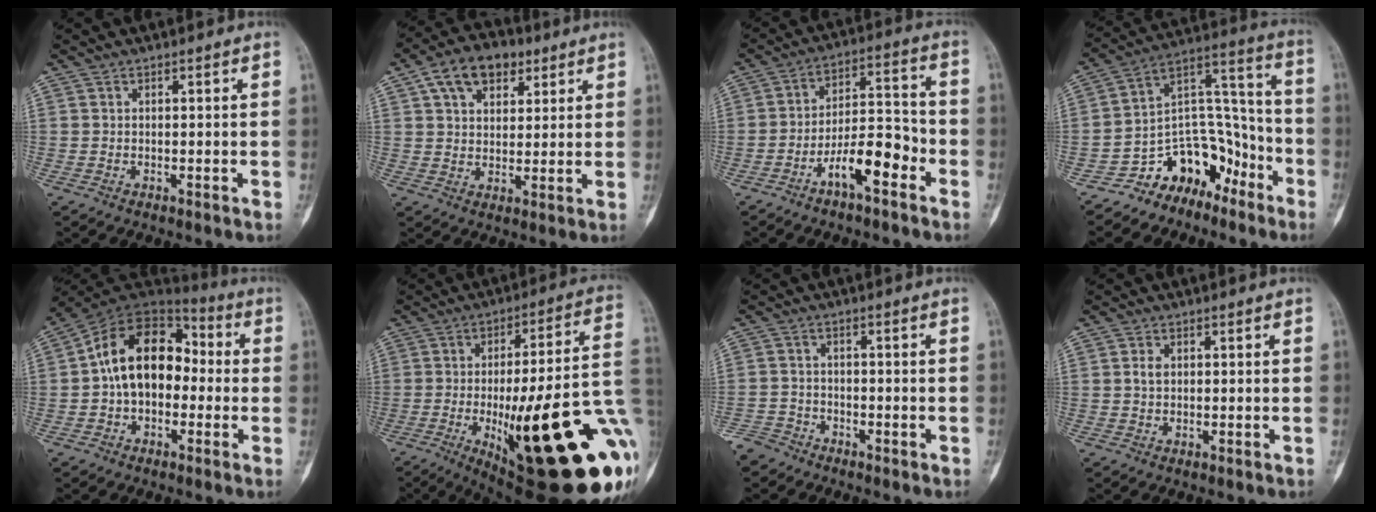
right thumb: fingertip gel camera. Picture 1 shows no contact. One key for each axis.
{"total": 11.2, "fx": 5.5, "fy": 7.1, "fz": 6.8, "tx": -0.083, "ty": -0.002, "tz": 0.086}
{"total": 10.5, "fx": -5.4, "fy": 3.8, "fz": 8.2, "tx": -0.131, "ty": 0.051, "tz": -0.096}
{"total": 14.2, "fx": -9.5, "fy": 9.1, "fz": 5.3, "tx": -0.038, "ty": 0.132, "tz": -0.166}
{"total": 15.7, "fx": -0.6, "fy": 10.9, "fz": 11.3, "tx": -0.156, "ty": 0.051, "tz": -0.025}
{"total": 35.6, "fx": -7.9, "fy": 9.8, "fz": 33.3, "tx": -0.381, "ty": 0.005, "tz": -0.101}
{"total": 4.7, "fx": -3.7, "fy": 2.8, "fz": 0.5, "tx": 0.000, "ty": 0.011, "tz": -0.080}
{"total": 1.8, "fx": 0.3, "fy": 1.4, "fz": 1.2, "tx": -0.022, "ty": 0.005, "tz": 0.006}